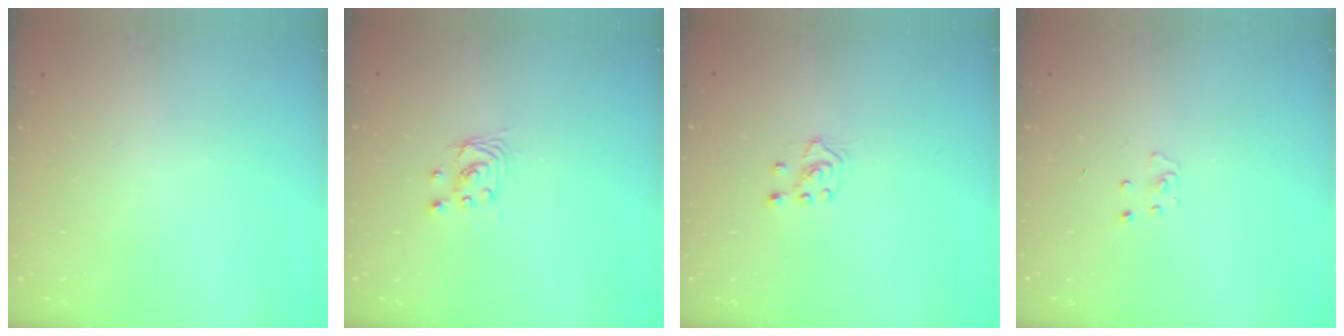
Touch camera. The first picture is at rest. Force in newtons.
{"total": 2.9, "press": 2.9, "slide": 0.1}
{"total": 3.0, "press": 2.9, "slide": 0.7}
{"total": 2.7, "press": 2.7, "slide": 0.3}